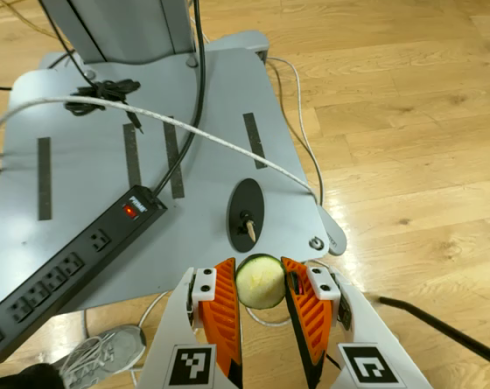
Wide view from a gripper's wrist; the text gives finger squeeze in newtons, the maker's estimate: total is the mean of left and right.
{"total": 9.7, "left": 10.0, "right": 9.3}